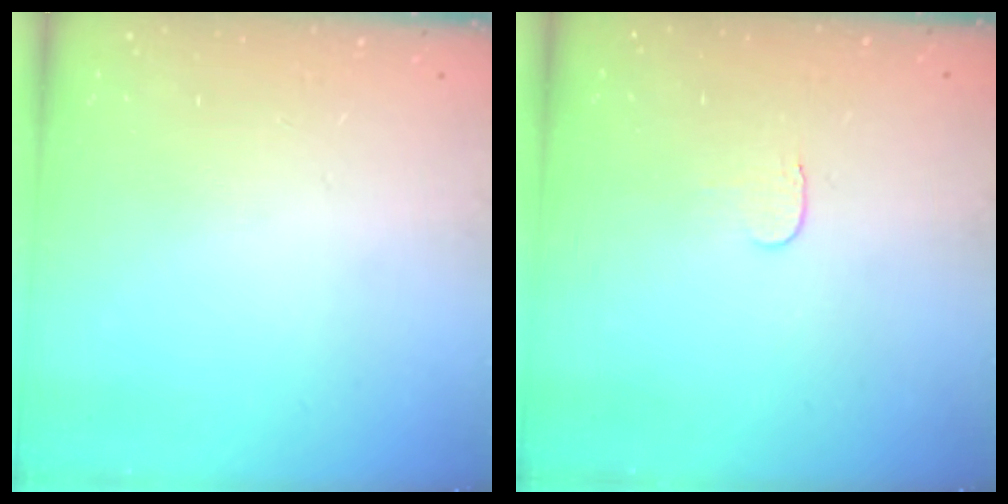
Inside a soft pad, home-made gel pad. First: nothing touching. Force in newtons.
{"total": 3.3, "press": 3.3, "slide": 0.4}